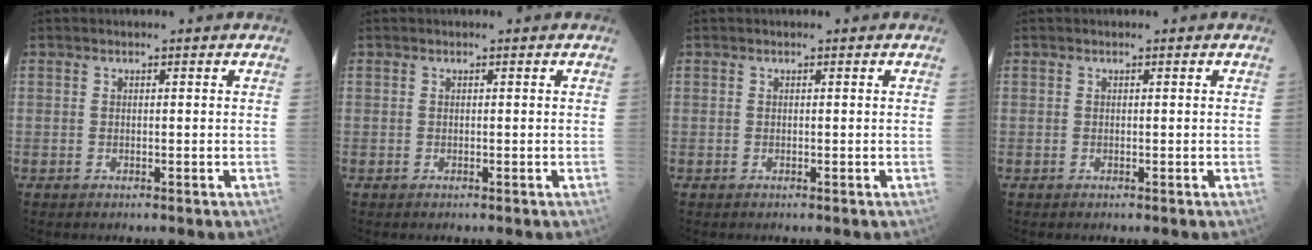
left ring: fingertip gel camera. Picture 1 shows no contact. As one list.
[{"total": 0.0}, {"total": 0.0}, {"total": 0.0}]